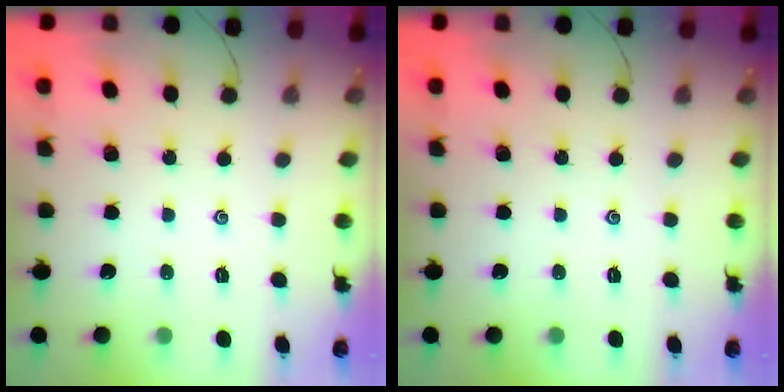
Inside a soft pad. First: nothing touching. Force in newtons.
{"total": 0.0}